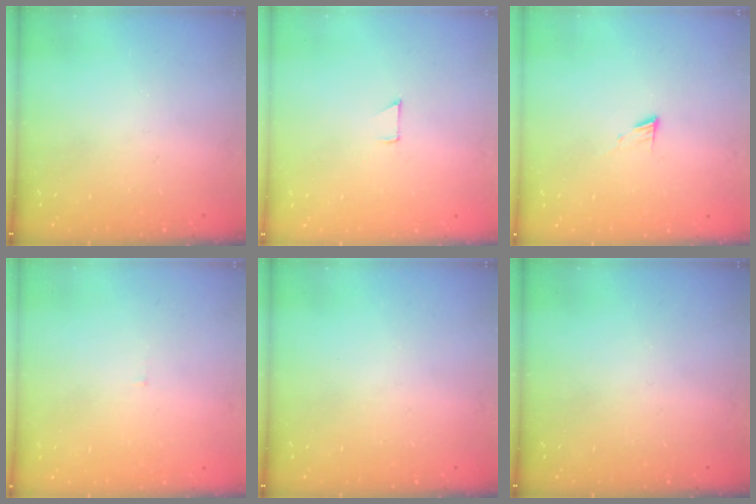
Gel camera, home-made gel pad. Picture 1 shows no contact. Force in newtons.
{"total": 3.4, "press": 3.4, "slide": 0.3}
{"total": 5.0, "press": 4.9, "slide": 0.5}
{"total": 3.0, "press": 3.0, "slide": 0.2}
{"total": 0.0}
{"total": 0.0}